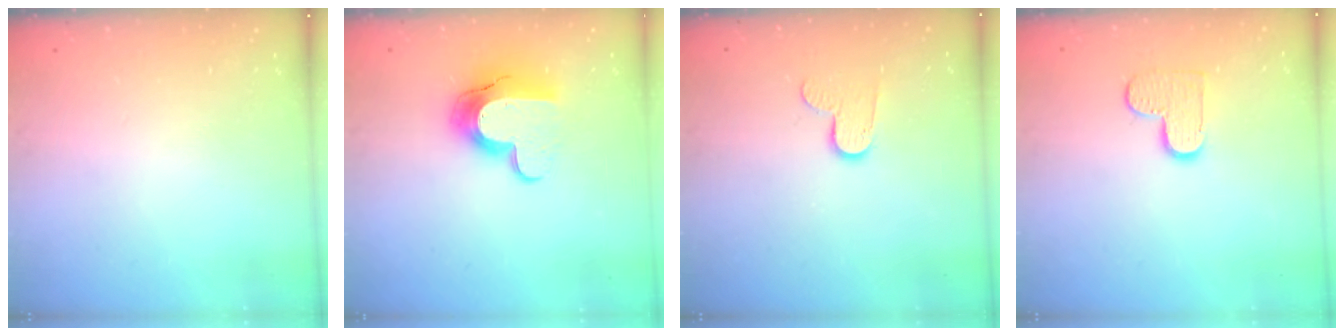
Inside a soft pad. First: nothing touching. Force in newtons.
{"total": 13.0, "press": 13.0, "slide": 1.0}
{"total": 7.4, "press": 7.4, "slide": 0.3}
{"total": 8.5, "press": 8.4, "slide": 0.4}